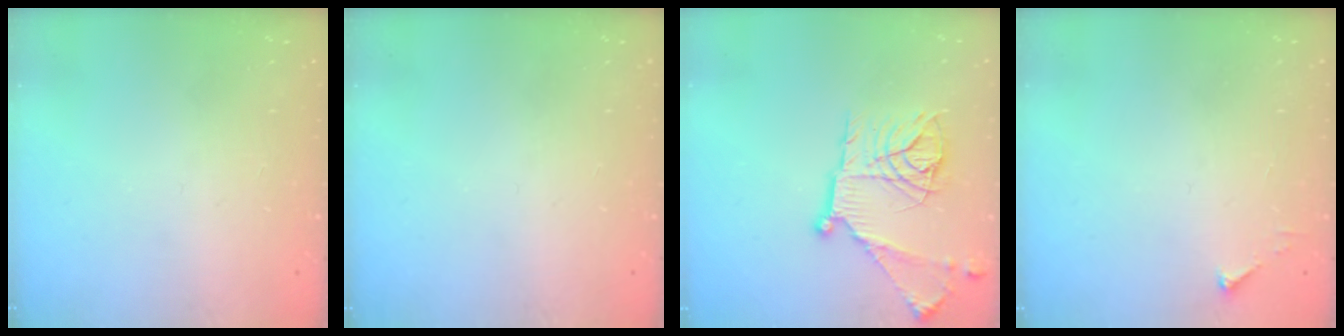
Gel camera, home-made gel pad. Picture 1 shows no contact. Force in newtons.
{"total": 0.0}
{"total": 18.2, "press": 18.2, "slide": 1.2}
{"total": 2.5, "press": 2.5, "slide": 0.3}